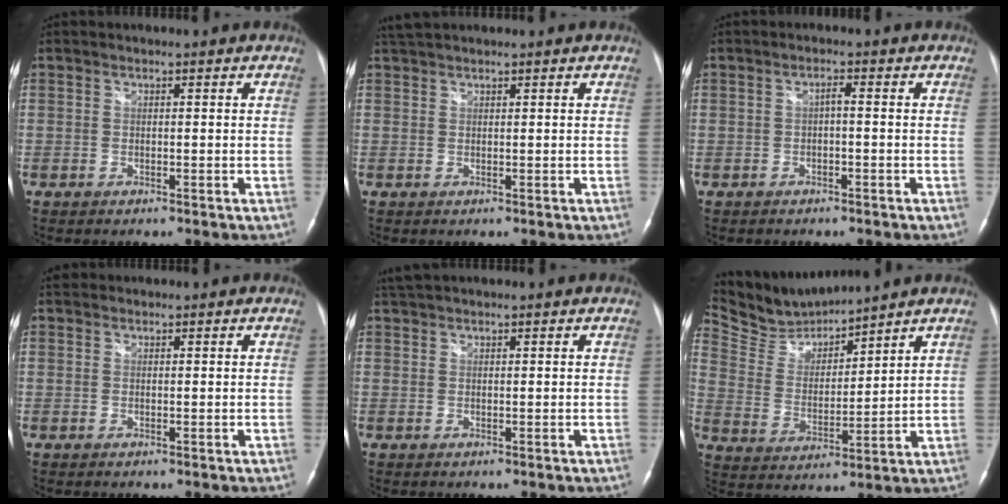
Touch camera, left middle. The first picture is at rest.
{"total": 2.7, "force": [2.5, 0.3, 0.9], "torque": [-0.022, 0.024, 0.049]}
{"total": 1.3, "force": [-0.2, 0.2, 1.3], "torque": [-0.023, 0.003, -0.005]}
{"total": 1.0, "force": [0.7, 0.6, 0.0], "torque": [0.000, 0.012, 0.010]}
{"total": 2.6, "force": [2.4, 0.4, 1.0], "torque": [-0.023, 0.025, 0.048]}
{"total": 10.0, "force": [9.9, 0.6, 1.5], "torque": [-0.052, 0.009, 0.210]}